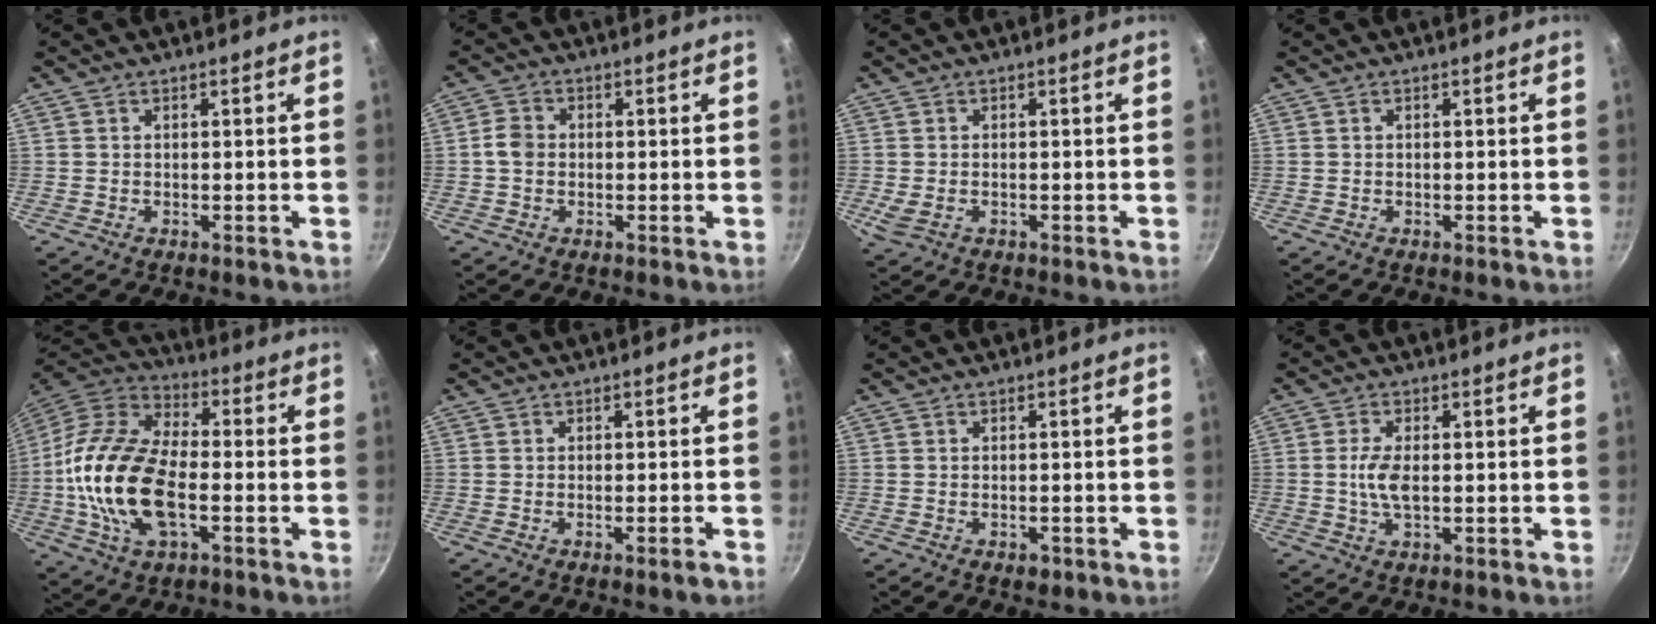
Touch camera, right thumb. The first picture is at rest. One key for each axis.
{"total": 3.3, "fx": -0.3, "fy": 2.7, "fz": 1.9, "tx": -0.030, "ty": 0.010, "tz": -0.012}
{"total": 3.0, "fx": -0.8, "fy": 2.0, "fz": 2.1, "tx": -0.043, "ty": -0.008, "tz": -0.011}
{"total": 0.0}
{"total": 20.7, "fx": -3.3, "fy": 11.0, "fz": 17.1, "tx": -0.328, "ty": 0.030, "tz": -0.074}
{"total": 1.7, "fx": -1.0, "fy": 0.1, "fz": 1.4, "tx": -0.022, "ty": 0.009, "tz": -0.013}
{"total": 1.5, "fx": -0.7, "fy": 0.9, "fz": 1.0, "tx": -0.011, "ty": 0.005, "tz": -0.005}
{"total": 4.6, "fx": -0.1, "fy": 2.0, "fz": 4.2, "tx": -0.093, "ty": 0.001, "tz": -0.005}